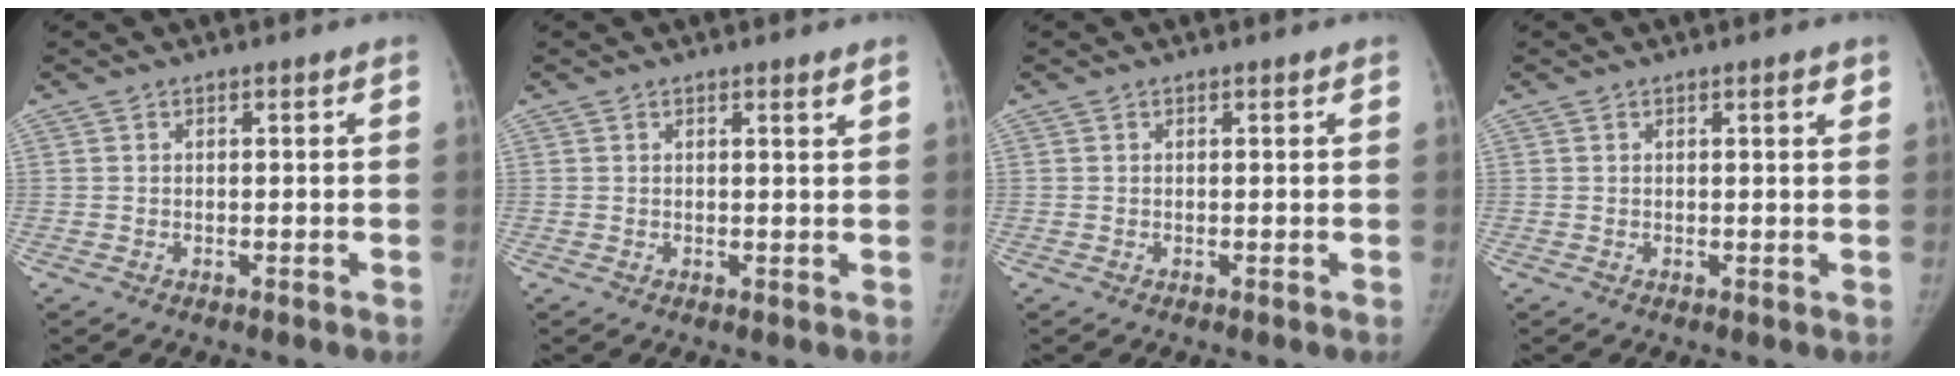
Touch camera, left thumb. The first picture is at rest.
{"total": 0.8, "force": [0.6, 0.0, 0.6], "torque": [-0.009, -0.004, 0.008]}
{"total": 0.0}
{"total": 1.6, "force": [0.9, 0.3, 1.3], "torque": [-0.015, -0.003, 0.010]}